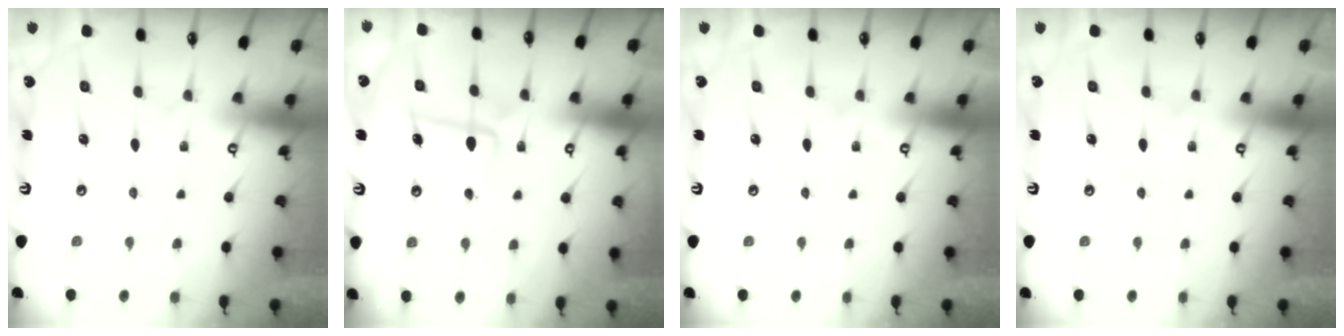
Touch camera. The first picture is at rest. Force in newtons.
{"total": 6.2, "press": 6.1, "slide": 1.1}
{"total": 0.0}
{"total": 0.0}